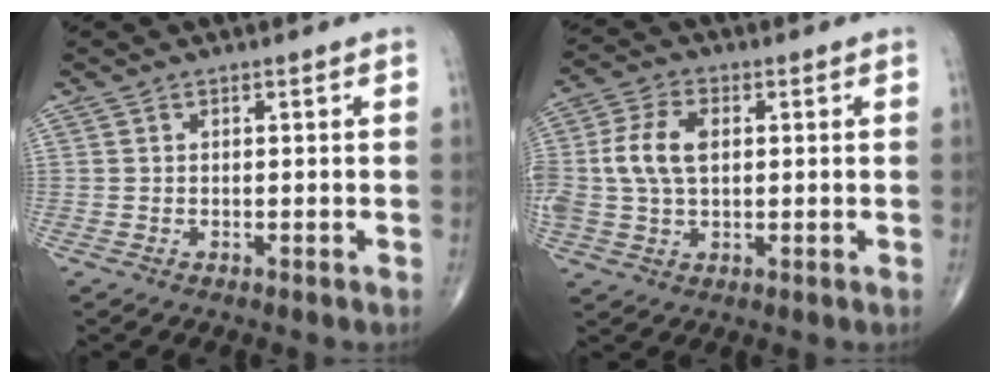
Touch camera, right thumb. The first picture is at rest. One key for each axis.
{"total": 9.1, "fx": 1.0, "fy": 5.6, "fz": 7.1, "tx": -0.157, "ty": 0.012, "tz": 0.020}